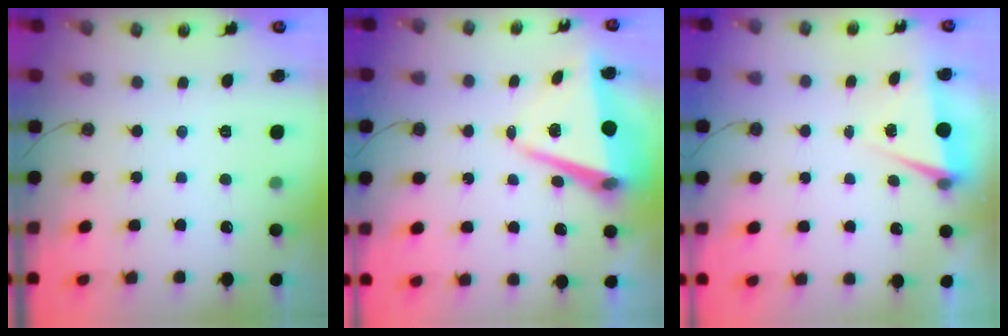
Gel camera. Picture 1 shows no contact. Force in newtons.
{"total": 8.9, "press": 8.7, "slide": 1.8}
{"total": 2.0, "press": 1.7, "slide": 1.0}